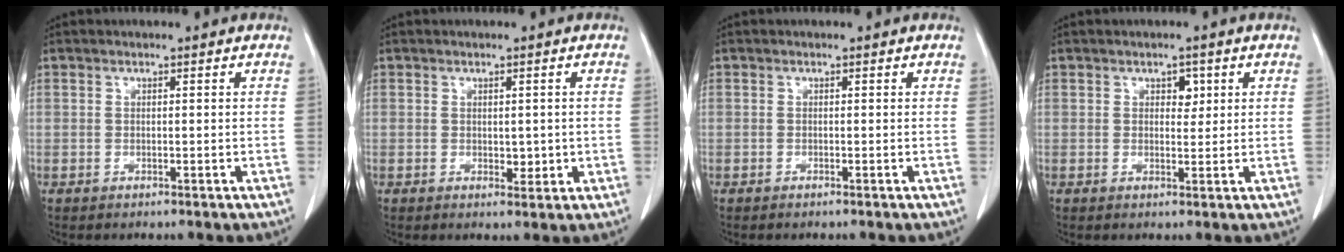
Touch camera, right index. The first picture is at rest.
{"total": 2.3, "force": [0.0, 1.4, 1.8], "torque": [-0.020, -0.003, 0.006]}
{"total": 0.0}
{"total": 2.2, "force": [1.0, 1.4, 1.4], "torque": [-0.015, 0.001, 0.014]}